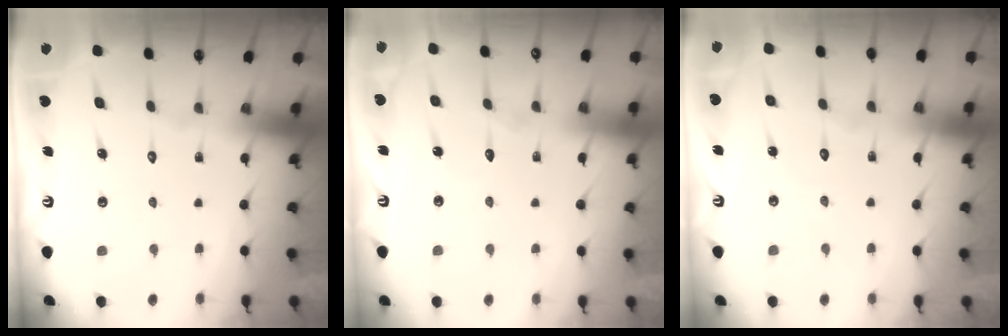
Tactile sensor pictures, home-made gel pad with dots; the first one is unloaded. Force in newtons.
{"total": 3.6, "press": 3.6, "slide": 0.4}
{"total": 3.7, "press": 3.7, "slide": 0.3}